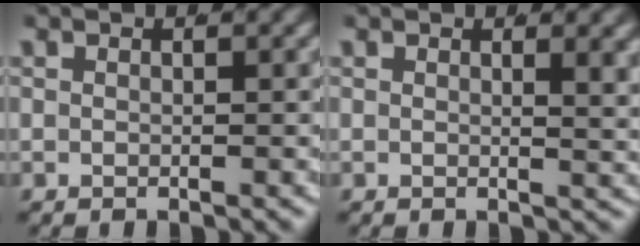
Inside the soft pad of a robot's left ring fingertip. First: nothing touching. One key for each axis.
{"total": 1.5, "fx": 0.8, "fy": -0.4, "fz": 1.2, "tx": -0.014, "ty": -0.008, "tz": 0.014}